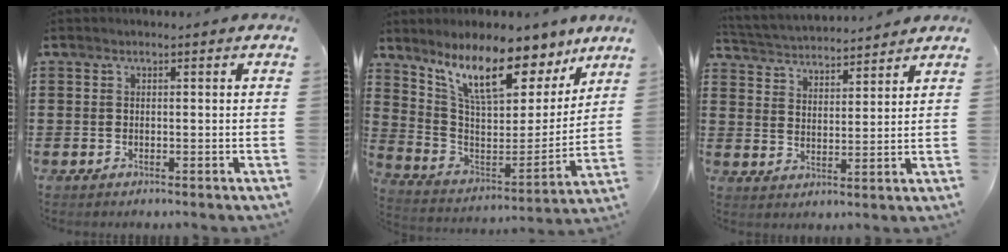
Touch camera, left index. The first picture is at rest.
{"total": 12.7, "force": [9.3, 3.9, 7.7], "torque": [-0.163, -0.050, 0.160]}
{"total": 3.5, "force": [3.5, 0.2, -0.2], "torque": [-0.015, -0.020, 0.058]}